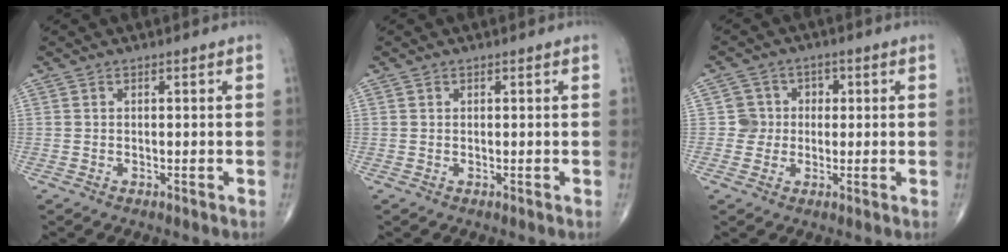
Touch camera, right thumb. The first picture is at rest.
{"total": 0.0}
{"total": 4.5, "force": [0.1, 4.5, 0.2], "torque": [0.036, 0.012, -0.005]}